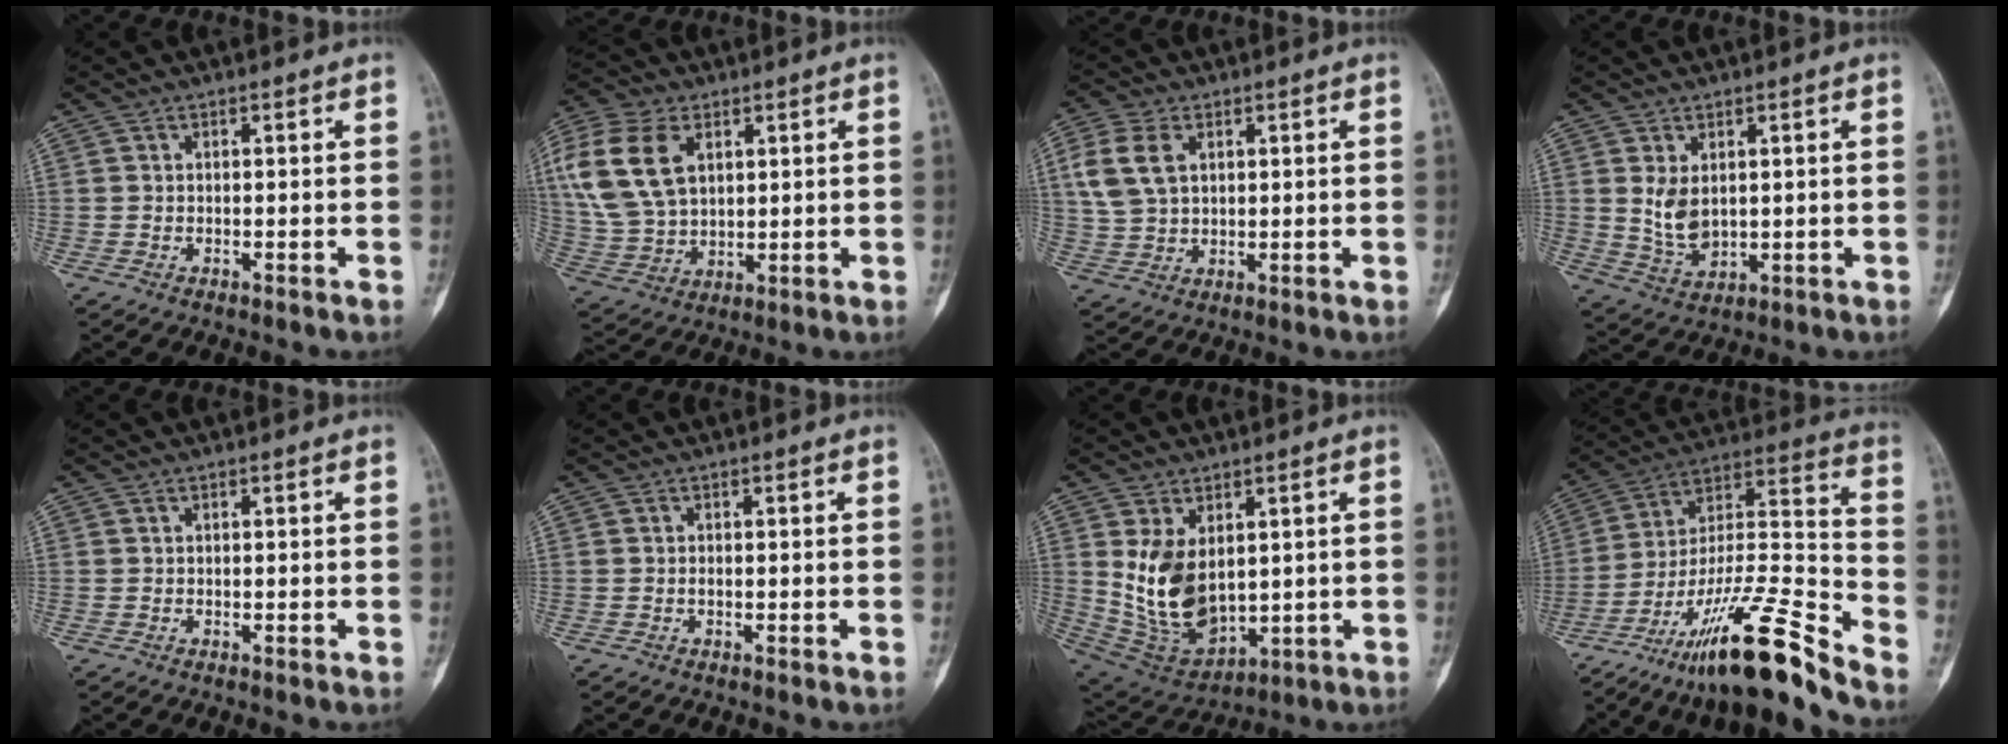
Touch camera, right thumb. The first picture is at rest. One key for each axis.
{"total": 16.9, "fx": 5.3, "fy": 11.1, "fz": 11.6, "tx": -0.241, "ty": -0.005, "tz": 0.109}
{"total": 9.1, "fx": 2.8, "fy": 6.1, "fz": 6.1, "tx": -0.127, "ty": 0.001, "tz": 0.060}
{"total": 6.1, "fx": 1.2, "fy": 3.9, "fz": 4.5, "tx": -0.074, "ty": -0.016, "tz": 0.038}
{"total": 0.0}
{"total": 0.8, "fx": -0.1, "fy": 0.4, "fz": 0.7, "tx": -0.017, "ty": -0.001, "tz": -0.002}
{"total": 13.9, "fx": 2.2, "fy": 8.8, "fz": 10.5, "tx": -0.172, "ty": -0.018, "tz": 0.070}
{"total": 22.8, "fx": -16.6, "fy": 3.4, "fz": 15.3, "tx": -0.278, "ty": 0.088, "tz": -0.288}